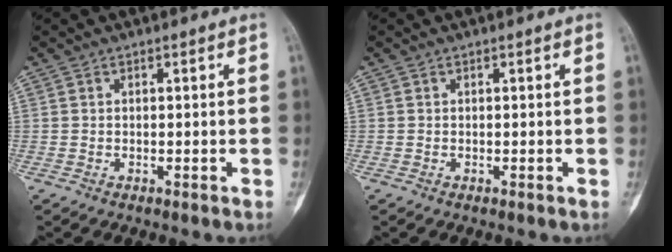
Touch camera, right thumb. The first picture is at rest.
{"total": 0.0}